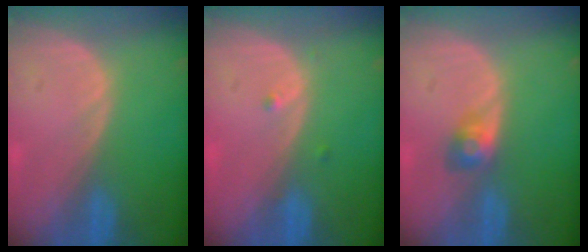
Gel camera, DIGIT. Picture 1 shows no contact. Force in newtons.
{"total": 1.0, "press": 0.8, "slide": 0.6}
{"total": 2.9, "press": 2.7, "slide": 1.1}